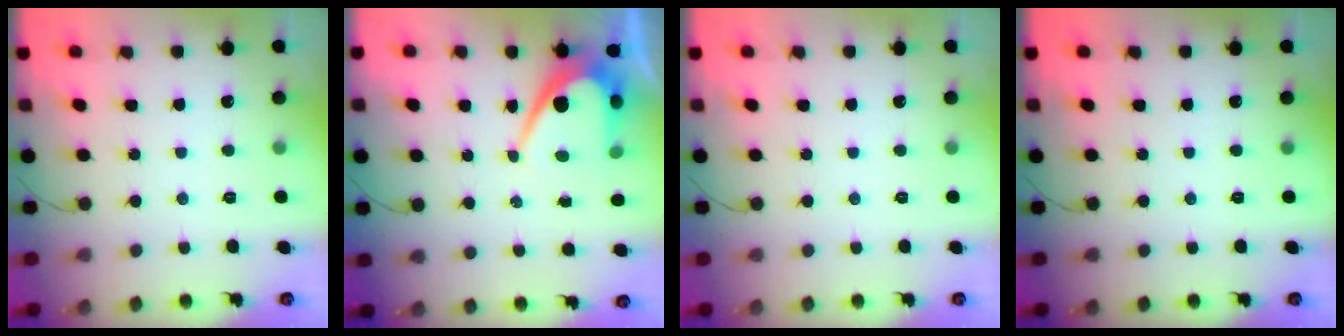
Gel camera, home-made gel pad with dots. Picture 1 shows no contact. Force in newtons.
{"total": 8.7, "press": 8.7, "slide": 0.4}
{"total": 0.0}
{"total": 0.0}